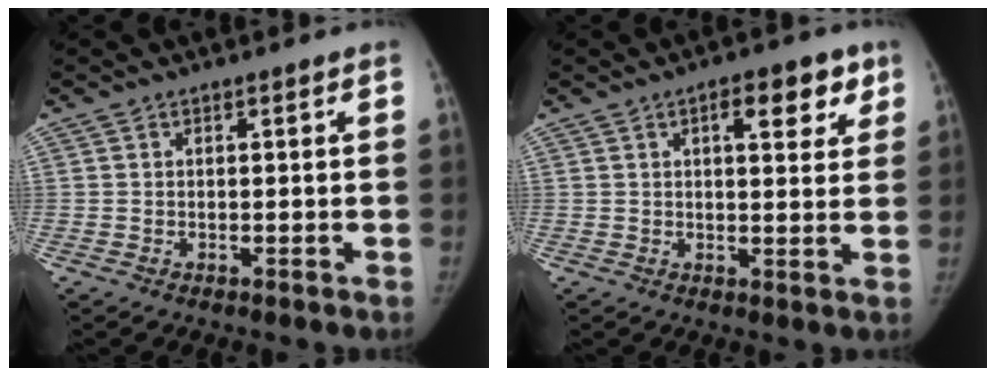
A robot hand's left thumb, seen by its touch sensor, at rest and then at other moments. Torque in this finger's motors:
{"motor_torque": [0.02, 0.03, 0.50, 0.24, 0.00]}